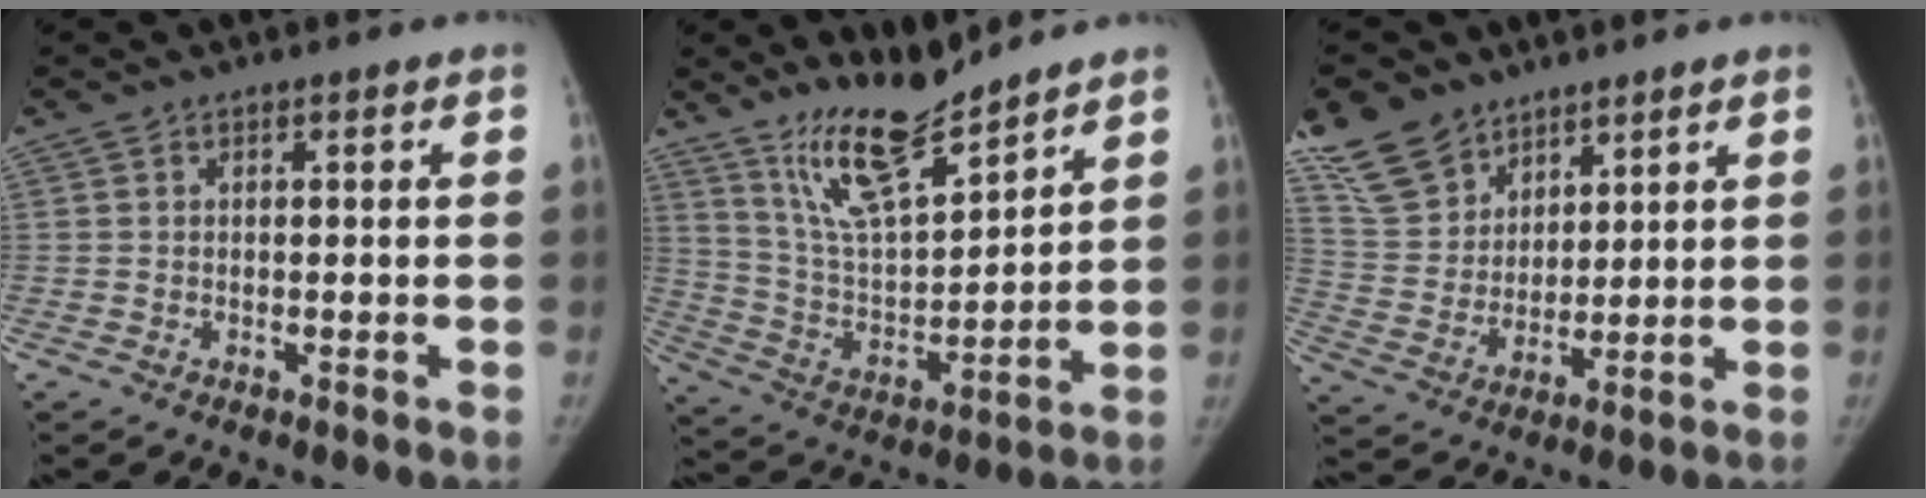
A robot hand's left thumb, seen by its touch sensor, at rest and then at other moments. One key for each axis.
{"total": 13.7, "fx": 11.2, "fy": 3.0, "fz": 7.2, "tx": -0.111, "ty": -0.077, "tz": 0.218}
{"total": 12.1, "fx": 8.9, "fy": 7.3, "fz": 3.6, "tx": -0.048, "ty": -0.038, "tz": 0.187}